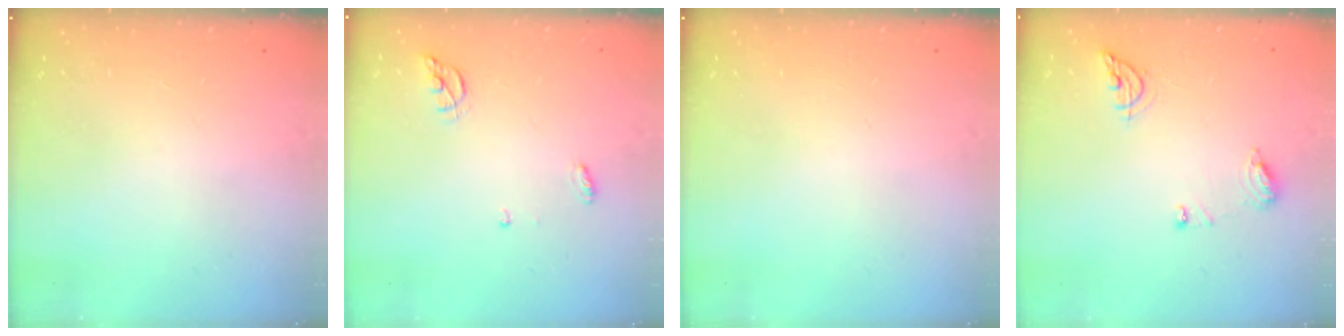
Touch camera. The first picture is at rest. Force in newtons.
{"total": 5.2, "press": 5.2, "slide": 0.2}
{"total": 0.0}
{"total": 8.0, "press": 8.0, "slide": 0.9}